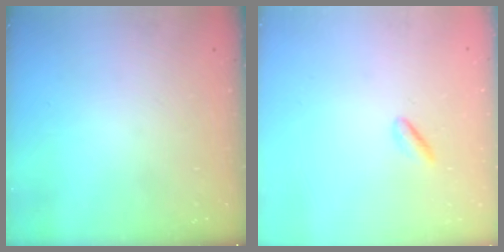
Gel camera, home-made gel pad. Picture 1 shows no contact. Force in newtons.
{"total": 1.0, "press": 0.7, "slide": 0.7}